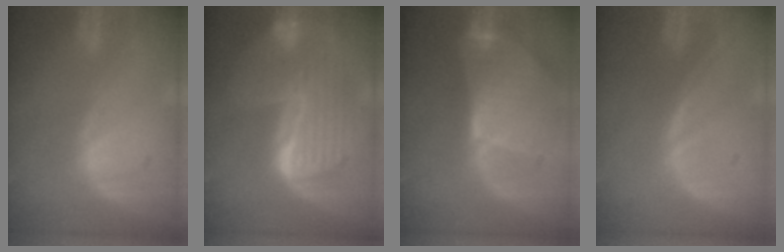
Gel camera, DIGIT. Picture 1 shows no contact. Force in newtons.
{"total": 10.4, "press": 10.4, "slide": 0.9}
{"total": 9.6, "press": 8.4, "slide": 4.6}
{"total": 0.0}